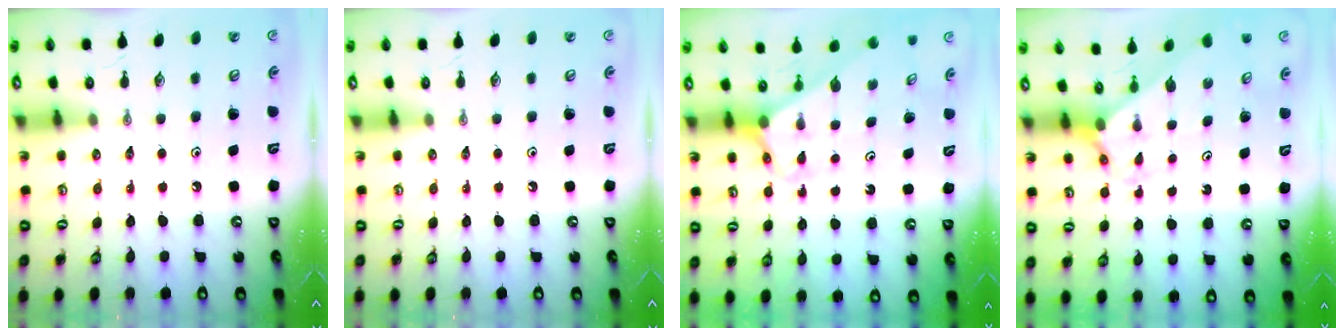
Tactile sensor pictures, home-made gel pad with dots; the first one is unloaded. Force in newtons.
{"total": 0.0}
{"total": 2.5, "press": 2.5, "slide": 0.2}
{"total": 2.0, "press": 2.0, "slide": 0.2}